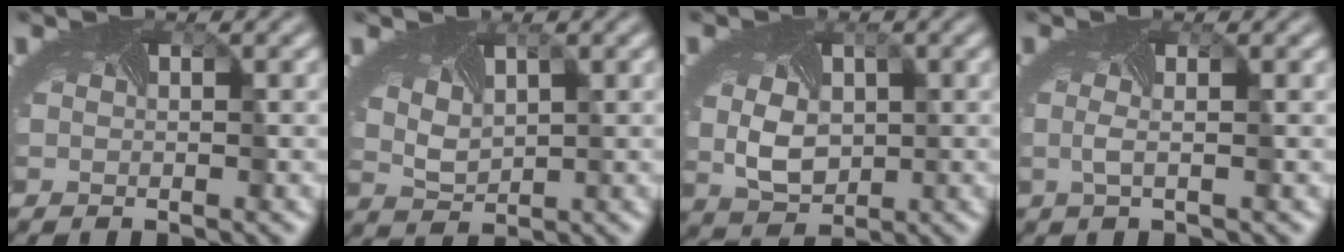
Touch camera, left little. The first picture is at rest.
{"total": 2.5, "force": [1.4, 1.3, 1.5], "torque": [-0.033, 0.005, 0.027]}
{"total": 3.6, "force": [0.0, 2.7, 2.5], "torque": [-0.060, -0.008, 0.011]}
{"total": 1.0, "force": [-0.2, -0.3, 1.0], "torque": [-0.027, 0.001, -0.004]}